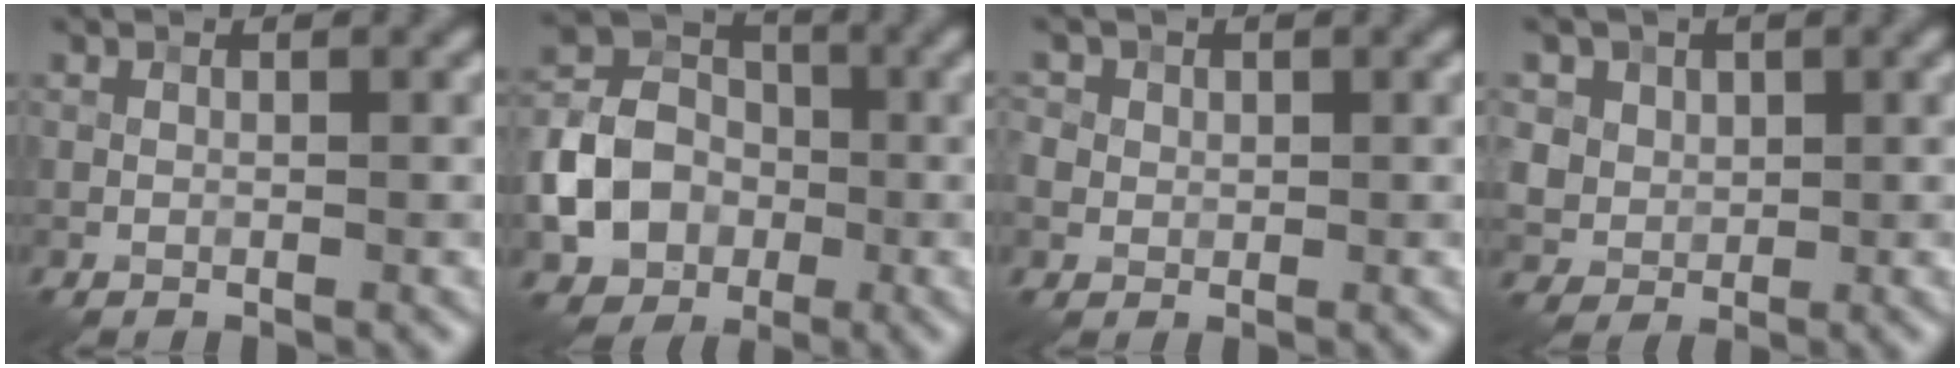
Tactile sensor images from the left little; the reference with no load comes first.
{"total": 7.6, "force": [-1.9, 6.1, 4.1], "torque": [-0.085, -0.004, -0.043]}
{"total": 3.5, "force": [1.1, 3.1, 1.3], "torque": [-0.020, 0.019, 0.005]}
{"total": 5.1, "force": [2.3, 4.2, 1.7], "torque": [-0.041, 0.002, 0.037]}